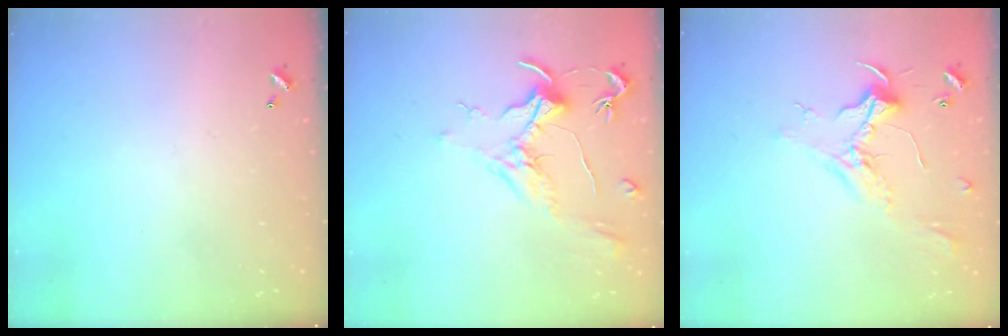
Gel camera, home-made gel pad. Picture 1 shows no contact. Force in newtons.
{"total": 1.9, "press": 1.7, "slide": 0.9}
{"total": 2.4, "press": 2.3, "slide": 0.8}